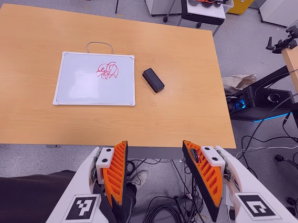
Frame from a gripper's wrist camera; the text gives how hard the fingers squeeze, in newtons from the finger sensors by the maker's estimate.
{"total": 0.0}